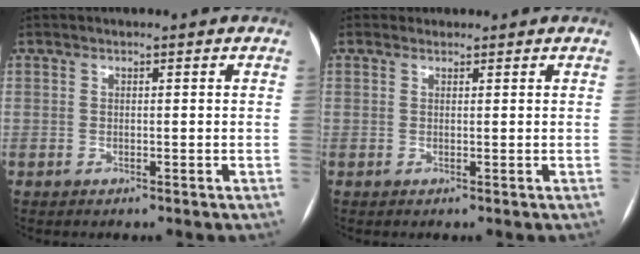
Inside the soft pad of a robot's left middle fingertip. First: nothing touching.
{"total": 0.8, "force": [0.6, 0.4, -0.2], "torque": [-0.001, 0.004, 0.009]}